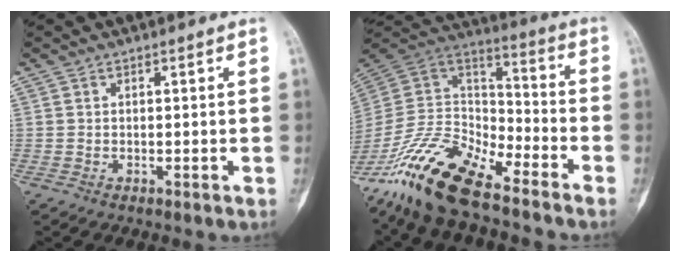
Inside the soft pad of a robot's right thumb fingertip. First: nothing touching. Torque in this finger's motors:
{"motor_torque": [2.62, 0.44, 1.53, -1.25, 0.46]}